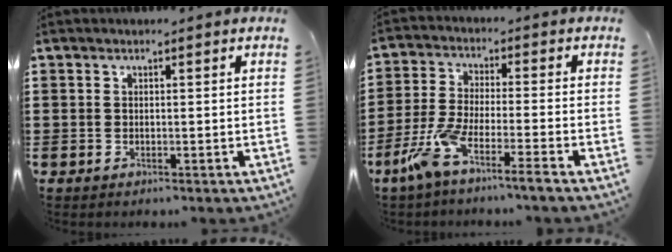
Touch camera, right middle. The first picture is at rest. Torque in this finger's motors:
{"motor_torque": [1.49, -0.63, 0.49, 0.20]}